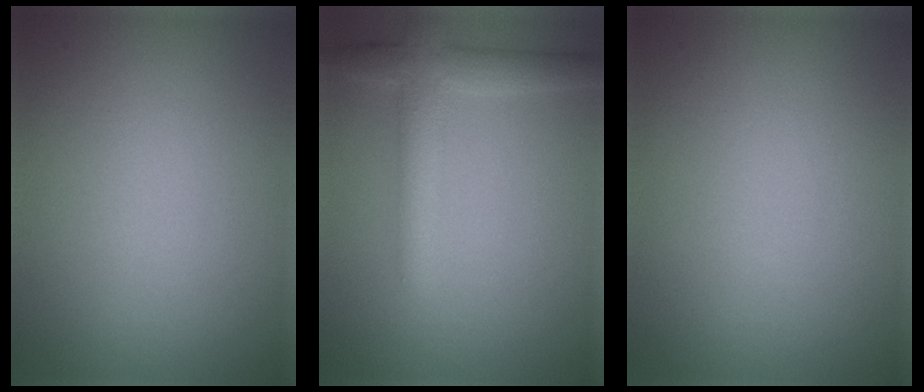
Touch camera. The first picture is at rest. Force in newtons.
{"total": 3.8, "press": 3.8, "slide": 0.0}
{"total": 0.0}